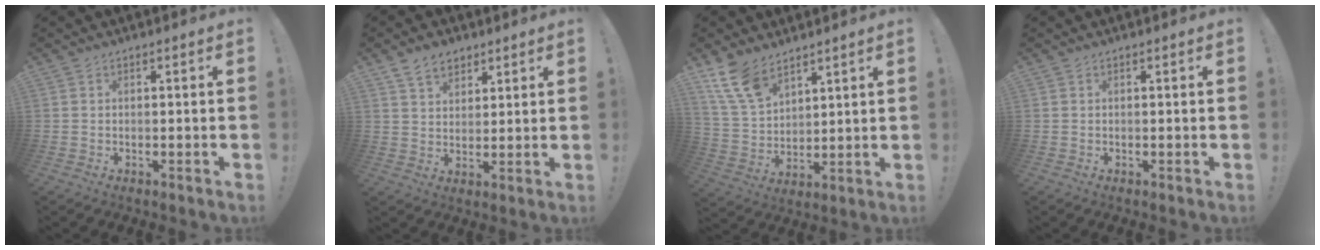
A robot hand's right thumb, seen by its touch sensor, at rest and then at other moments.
{"total": 7.6, "force": [4.9, 4.9, 3.0], "torque": [-0.052, -0.018, 0.095]}
{"total": 11.9, "force": [8.3, 6.2, 5.8], "torque": [-0.121, -0.041, 0.165]}
{"total": 0.0}